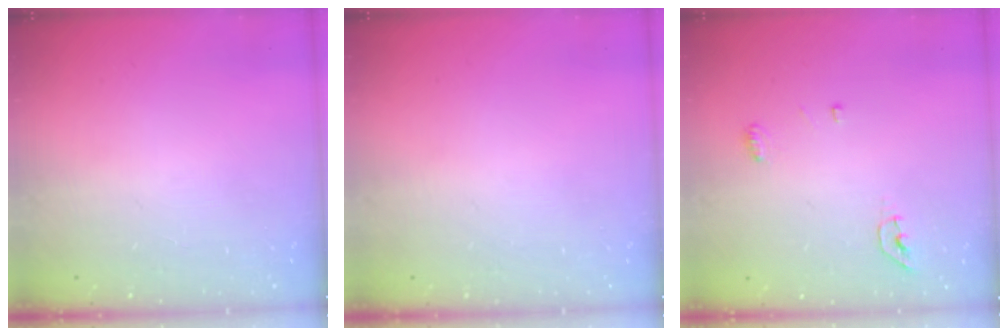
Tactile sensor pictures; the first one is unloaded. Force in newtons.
{"total": 0.0}
{"total": 4.4, "press": 4.3, "slide": 0.8}